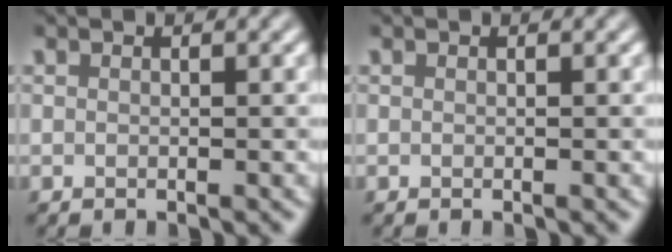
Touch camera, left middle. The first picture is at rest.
{"total": 0.0}